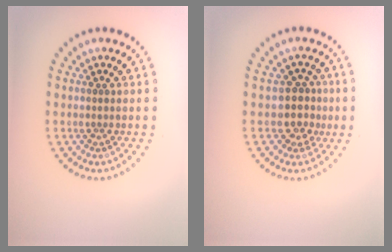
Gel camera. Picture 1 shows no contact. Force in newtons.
{"total": 2.5, "press": 1.9, "slide": 1.5}